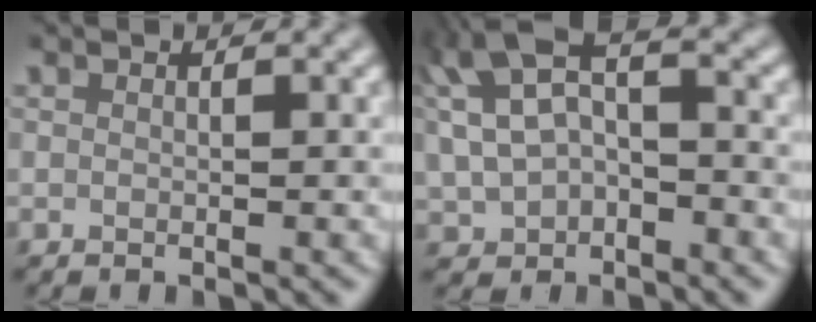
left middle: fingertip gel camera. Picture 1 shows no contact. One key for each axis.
{"total": 8.2, "fx": 1.5, "fy": 5.3, "fz": 6.1, "tx": -0.130, "ty": 0.011, "tz": 0.034}